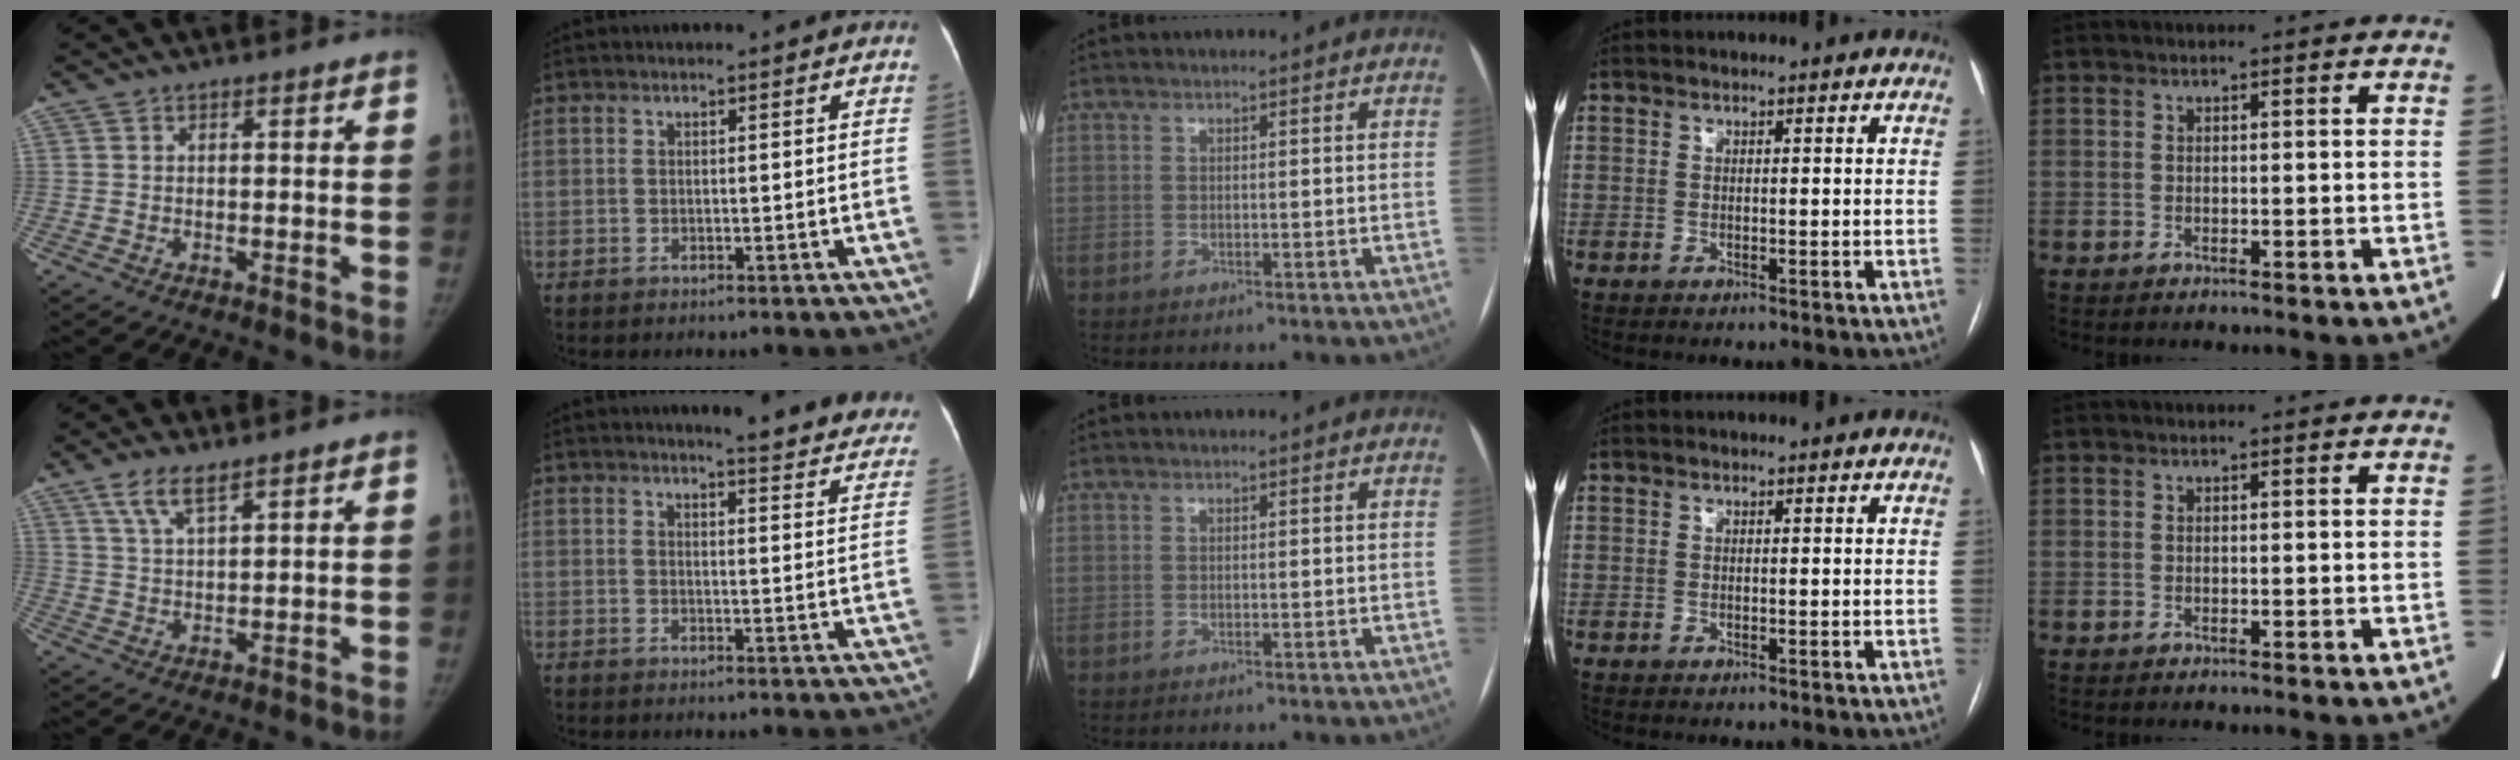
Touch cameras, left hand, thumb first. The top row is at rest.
{"thumb": {"total": 5.0, "force": [3.5, 1.3, 3.4], "torque": [-0.070, -0.012, 0.074]}, "index": {"total": 14.9, "force": [14.1, 1.9, 4.5], "torque": [-0.027, -0.057, 0.134]}}